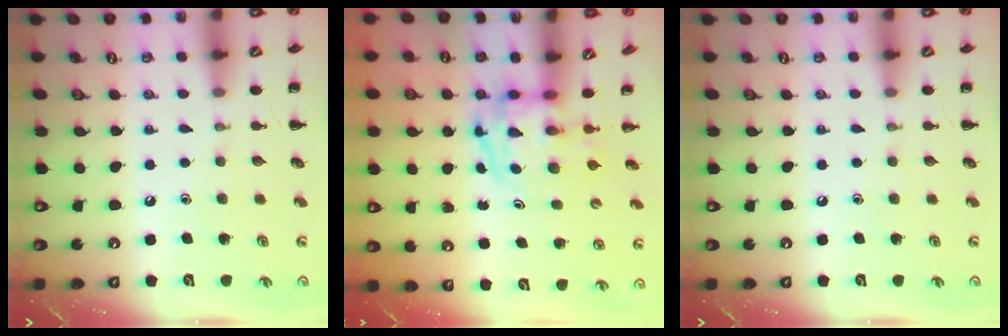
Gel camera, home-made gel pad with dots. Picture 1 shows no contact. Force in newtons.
{"total": 3.7, "press": 3.7, "slide": 0.6}
{"total": 0.0}